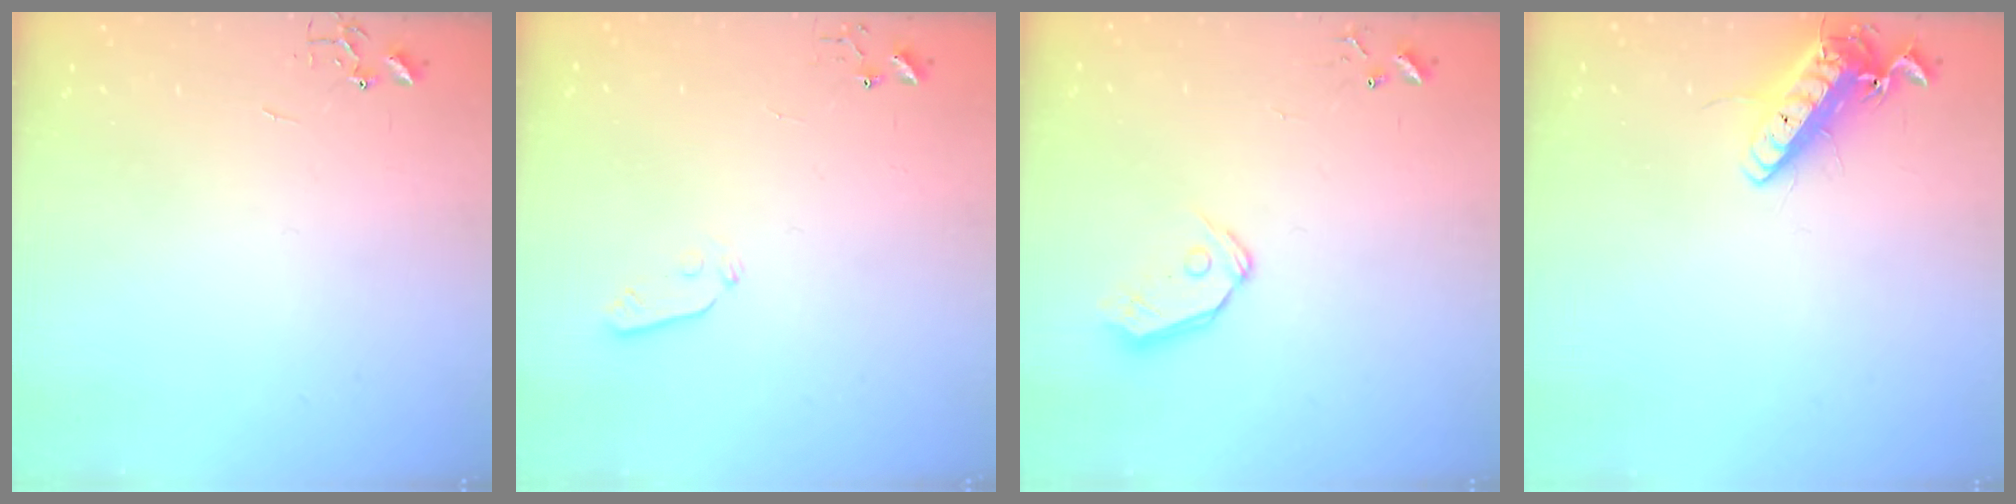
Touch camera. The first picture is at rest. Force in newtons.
{"total": 3.7, "press": 3.6, "slide": 0.8}
{"total": 8.5, "press": 8.4, "slide": 0.9}
{"total": 14.5, "press": 14.3, "slide": 2.0}